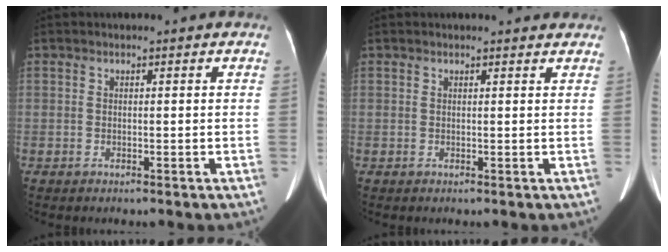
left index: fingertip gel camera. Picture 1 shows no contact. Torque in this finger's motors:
{"motor_torque": [-0.31, -0.24, -0.13, -0.03]}